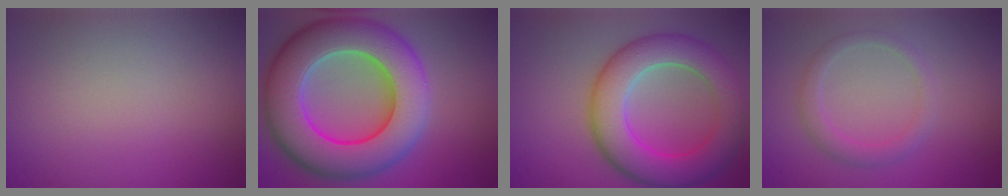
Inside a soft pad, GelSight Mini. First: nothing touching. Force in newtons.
{"total": 13.3, "press": 13.1, "slide": 2.1}
{"total": 8.3, "press": 8.3, "slide": 0.2}
{"total": 2.0, "press": 2.0, "slide": 0.3}